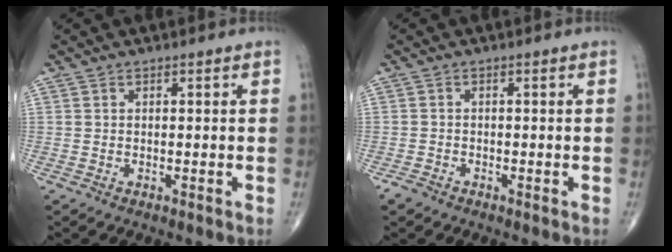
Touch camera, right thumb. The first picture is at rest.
{"total": 1.4, "force": [-1.1, 0.8, 0.4], "torque": [-0.011, -0.001, -0.022]}